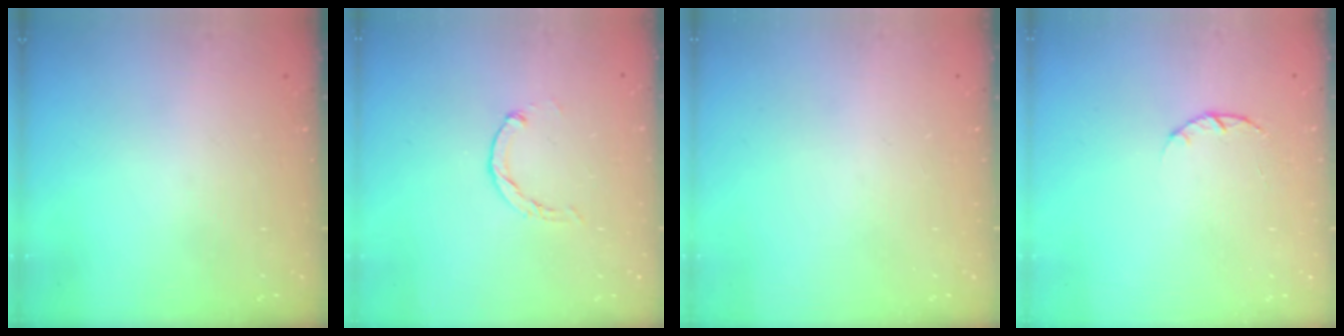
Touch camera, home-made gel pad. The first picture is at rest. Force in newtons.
{"total": 0.0}
{"total": 0.0}
{"total": 1.4, "press": 1.3, "slide": 0.3}